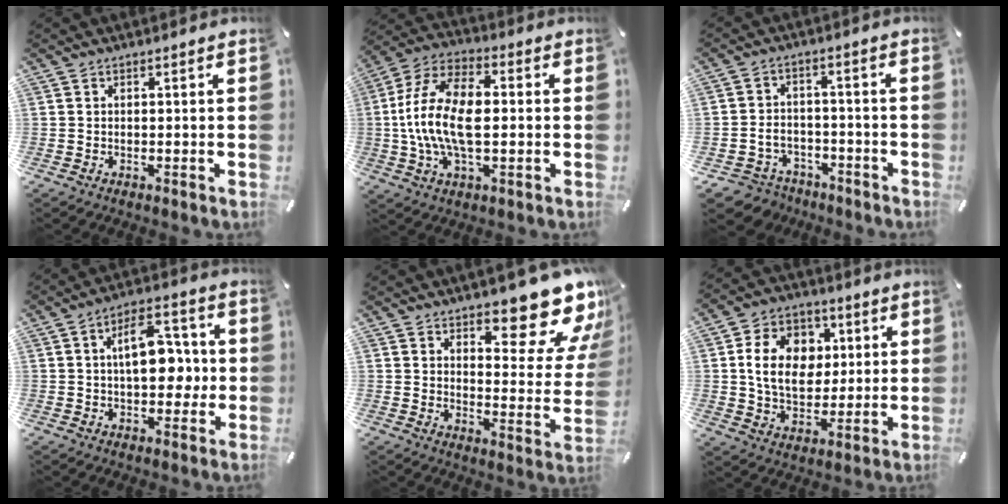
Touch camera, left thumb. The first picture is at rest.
{"total": 15.4, "force": [-0.9, 8.3, 13.0], "torque": [-0.270, 0.005, -0.014]}
{"total": 5.7, "force": [-3.4, 4.4, 1.1], "torque": [-0.030, 0.019, -0.068]}
{"total": 13.4, "force": [0.6, 8.0, 10.7], "torque": [-0.142, 0.004, 0.007]}
{"total": 15.9, "force": [12.1, 5.8, 8.5], "torque": [-0.100, -0.109, 0.199]}
{"total": 13.2, "force": [2.6, 10.3, 7.8], "torque": [-0.135, 0.014, 0.049]}